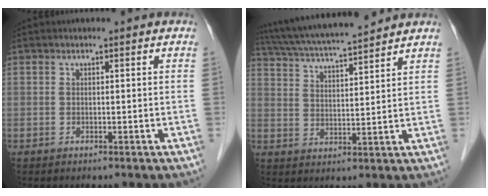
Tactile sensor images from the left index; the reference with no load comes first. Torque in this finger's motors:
{"motor_torque": [0.19, -0.50, 0.56, 0.08]}